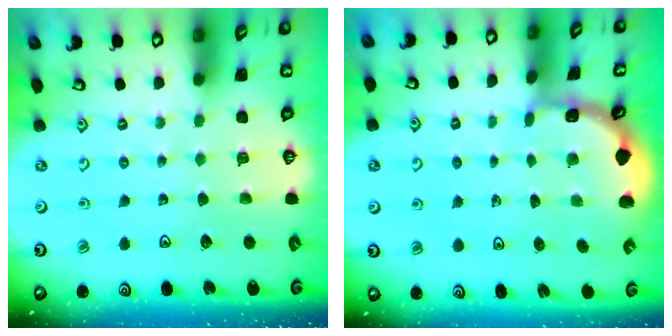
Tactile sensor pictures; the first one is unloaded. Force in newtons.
{"total": 1.3, "press": 1.3, "slide": 0.3}